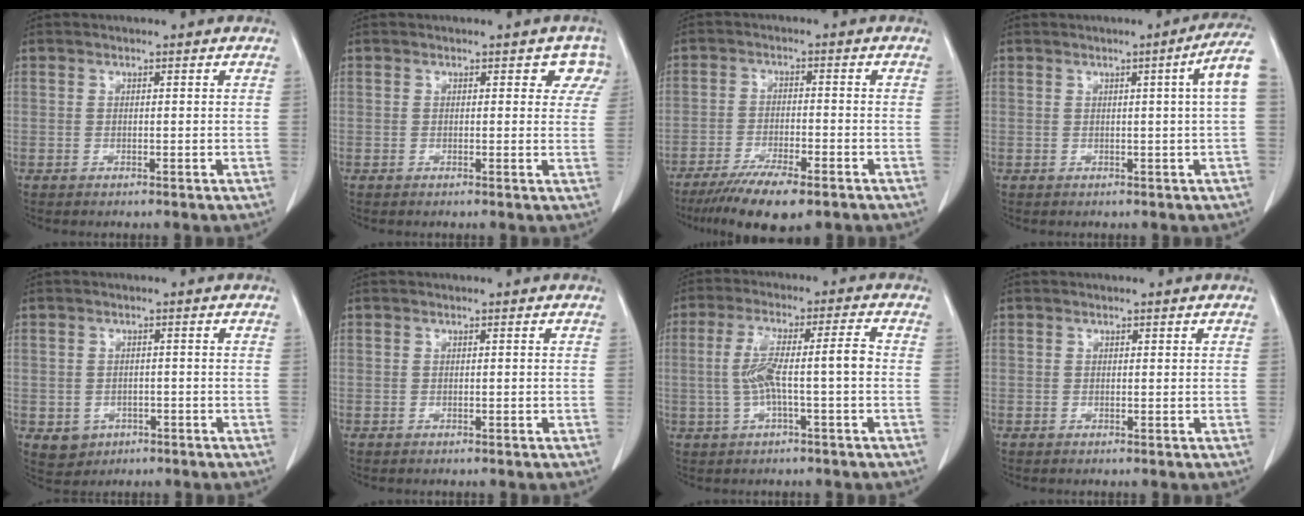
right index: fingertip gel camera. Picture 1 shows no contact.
{"total": 3.2, "force": [1.9, 2.1, 1.6], "torque": [0.008, 0.002, 0.007]}
{"total": 9.3, "force": [-6.8, 1.7, 6.2], "torque": [-0.101, -0.019, -0.108]}
{"total": 5.5, "force": [1.1, -1.0, 5.3], "torque": [-0.060, 0.004, 0.011]}
{"total": 3.7, "force": [-1.3, 3.3, 0.9], "torque": [-0.011, 0.005, -0.008]}
{"total": 0.0}
{"total": 8.0, "force": [-0.7, 0.7, 7.9], "torque": [-0.156, 0.025, -0.012]}
{"total": 0.0}